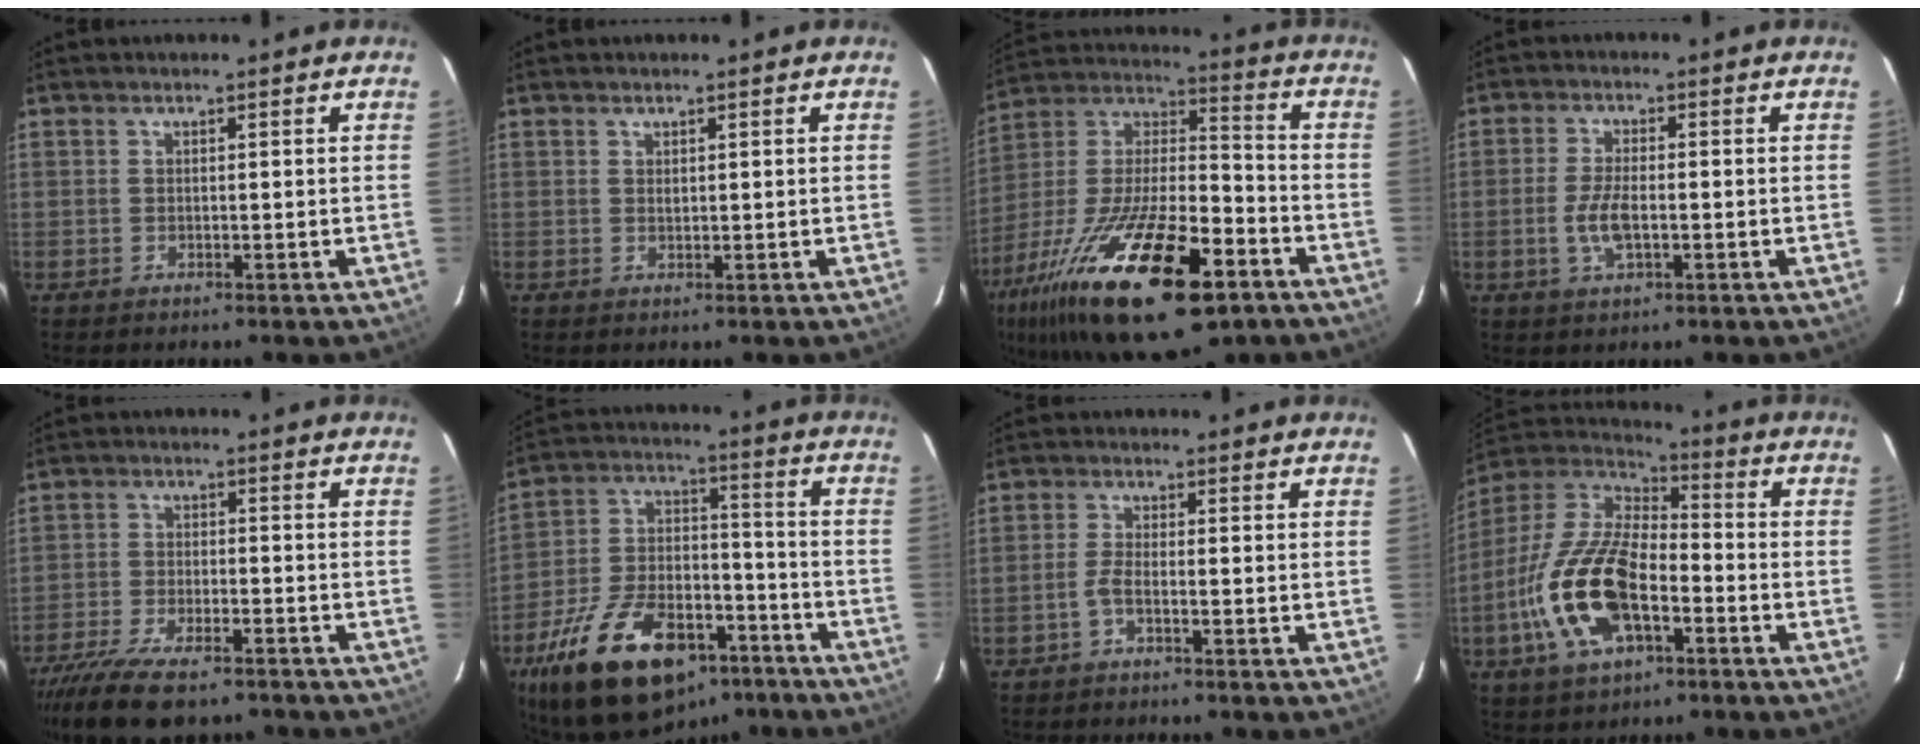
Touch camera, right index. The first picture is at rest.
{"total": 0.6, "force": [0.4, 0.4, 0.2], "torque": [-0.003, 0.002, 0.008]}
{"total": 31.7, "force": [-17.2, 11.3, 24.1], "torque": [-0.454, -0.034, -0.287]}
{"total": 5.2, "force": [-1.4, 2.0, 4.7], "torque": [-0.098, -0.004, -0.025]}
{"total": 14.7, "force": [-11.5, 4.8, 7.8], "torque": [-0.171, -0.034, -0.194]}
{"total": 25.9, "force": [-16.5, 12.3, 15.6], "torque": [-0.299, 0.000, -0.257]}
{"total": 2.1, "force": [-1.3, 0.2, 1.6], "torque": [-0.041, 0.001, -0.028]}
{"total": 19.4, "force": [-6.9, 9.2, 15.6], "torque": [-0.330, -0.016, -0.129]}